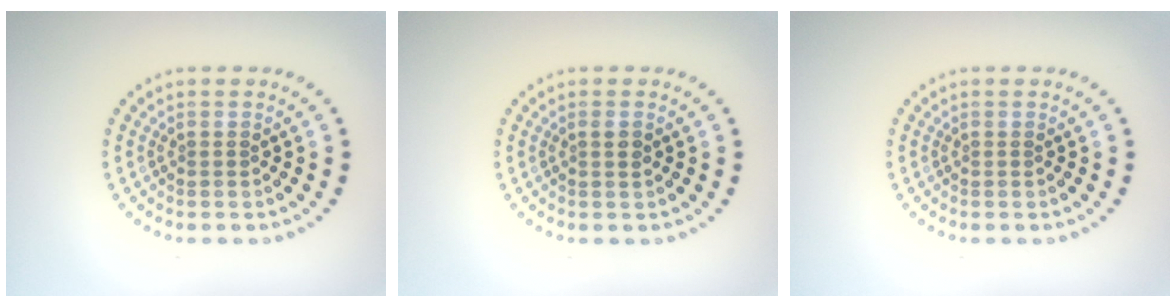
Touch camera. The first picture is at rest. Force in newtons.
{"total": 0.9, "press": 0.8, "slide": 0.5}
{"total": 0.0}